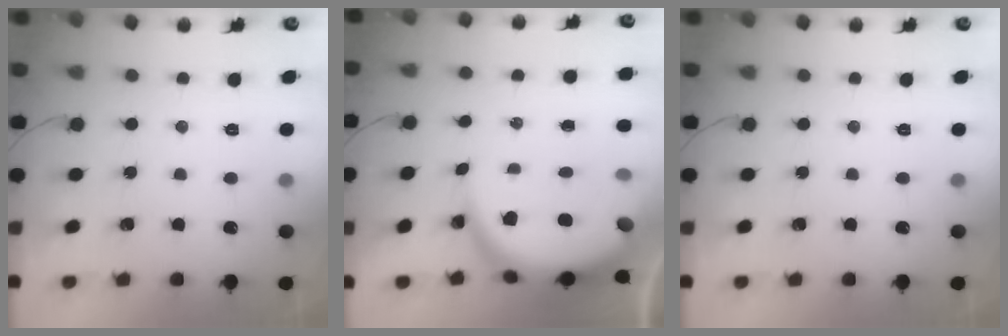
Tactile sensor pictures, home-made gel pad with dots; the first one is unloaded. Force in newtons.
{"total": 9.6, "press": 9.6, "slide": 1.0}
{"total": 0.0}